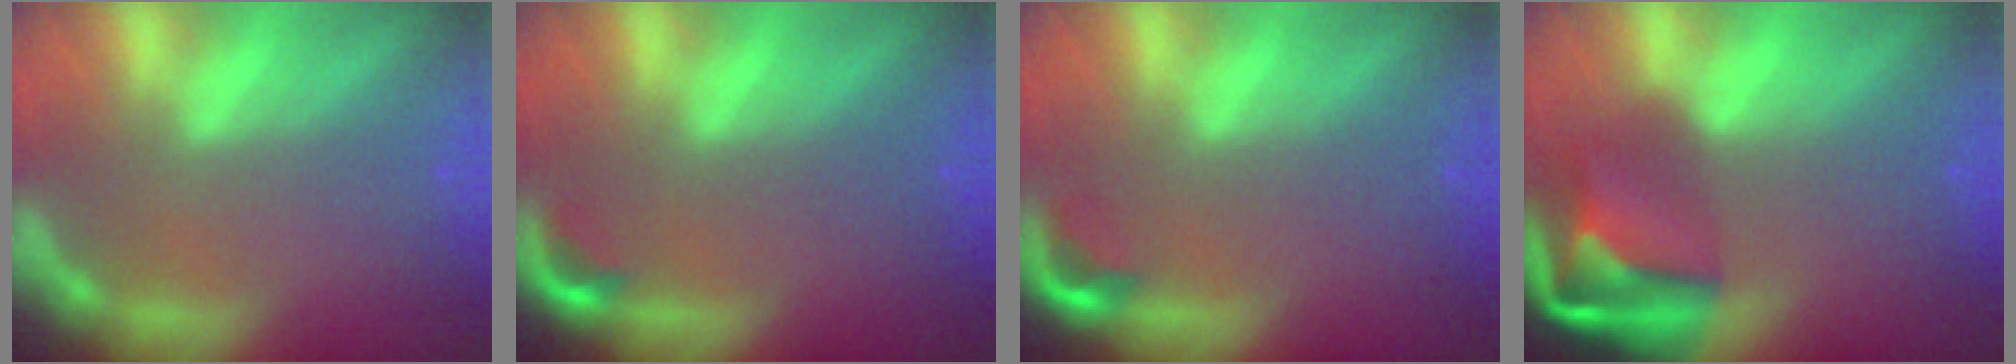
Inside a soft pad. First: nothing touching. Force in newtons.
{"total": 1.4}
{"total": 1.9}
{"total": 9.5}